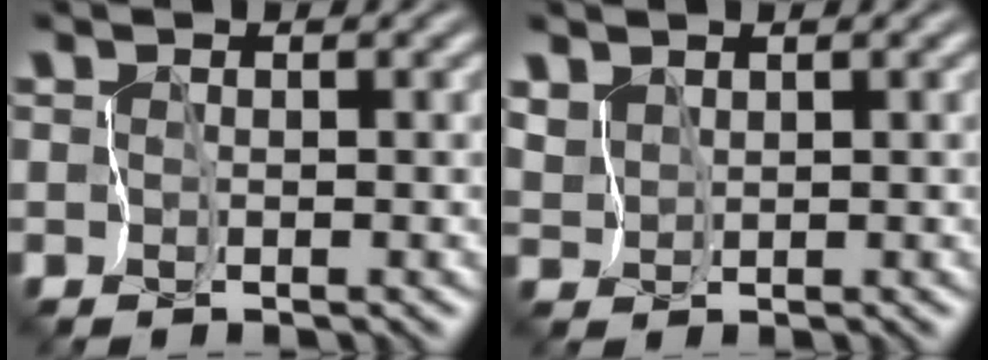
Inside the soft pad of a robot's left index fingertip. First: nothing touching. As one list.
[{"total": 1.4, "force": [1.4, 0.3, -0.1], "torque": [-0.006, 0.002, 0.032]}]